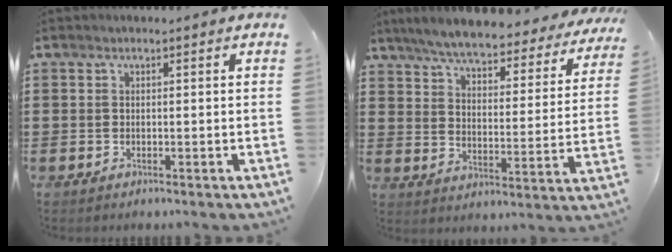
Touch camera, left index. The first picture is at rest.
{"total": 6.0, "force": [5.7, 0.4, 2.1], "torque": [-0.069, -0.039, 0.095]}